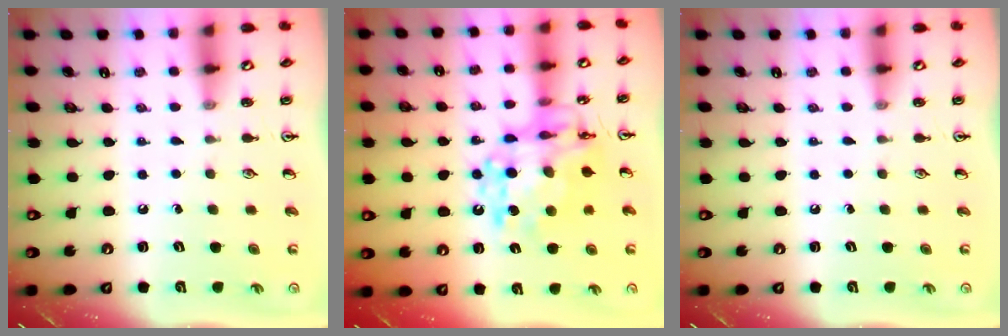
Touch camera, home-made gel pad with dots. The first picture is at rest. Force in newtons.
{"total": 14.9, "press": 14.8, "slide": 1.3}
{"total": 0.0}